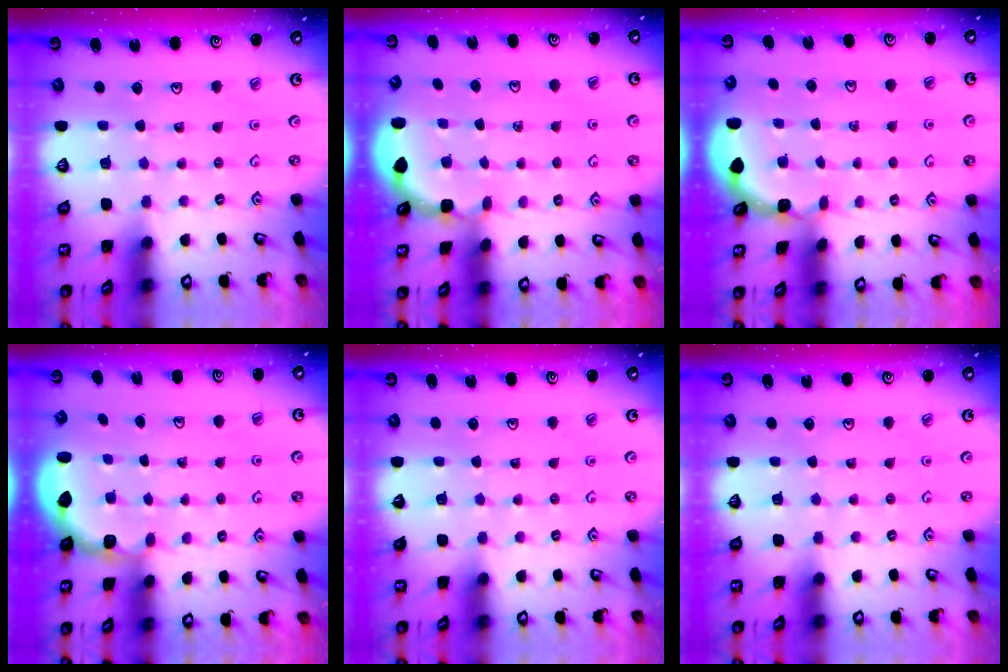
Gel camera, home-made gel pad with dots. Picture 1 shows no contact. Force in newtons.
{"total": 1.6, "press": 1.6, "slide": 0.2}
{"total": 1.0, "press": 1.0, "slide": 0.2}
{"total": 2.8, "press": 2.1, "slide": 1.9}
{"total": 0.0}
{"total": 0.0}